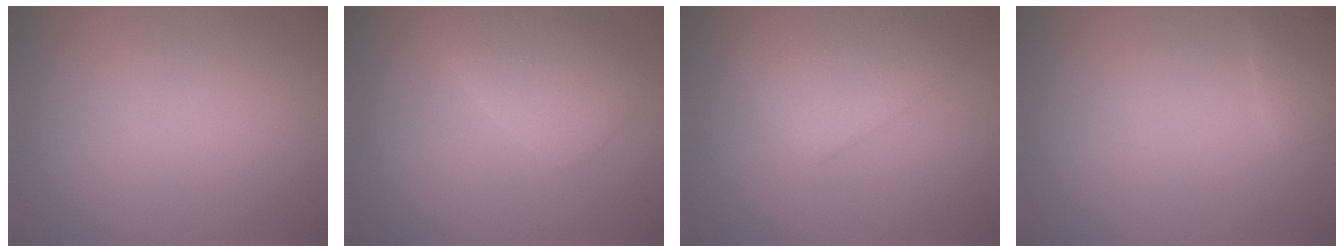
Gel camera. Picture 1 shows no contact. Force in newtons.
{"total": 2.8, "press": 2.8, "slide": 0.2}
{"total": 4.9, "press": 4.9, "slide": 0.2}
{"total": 1.4, "press": 1.4, "slide": 0.1}